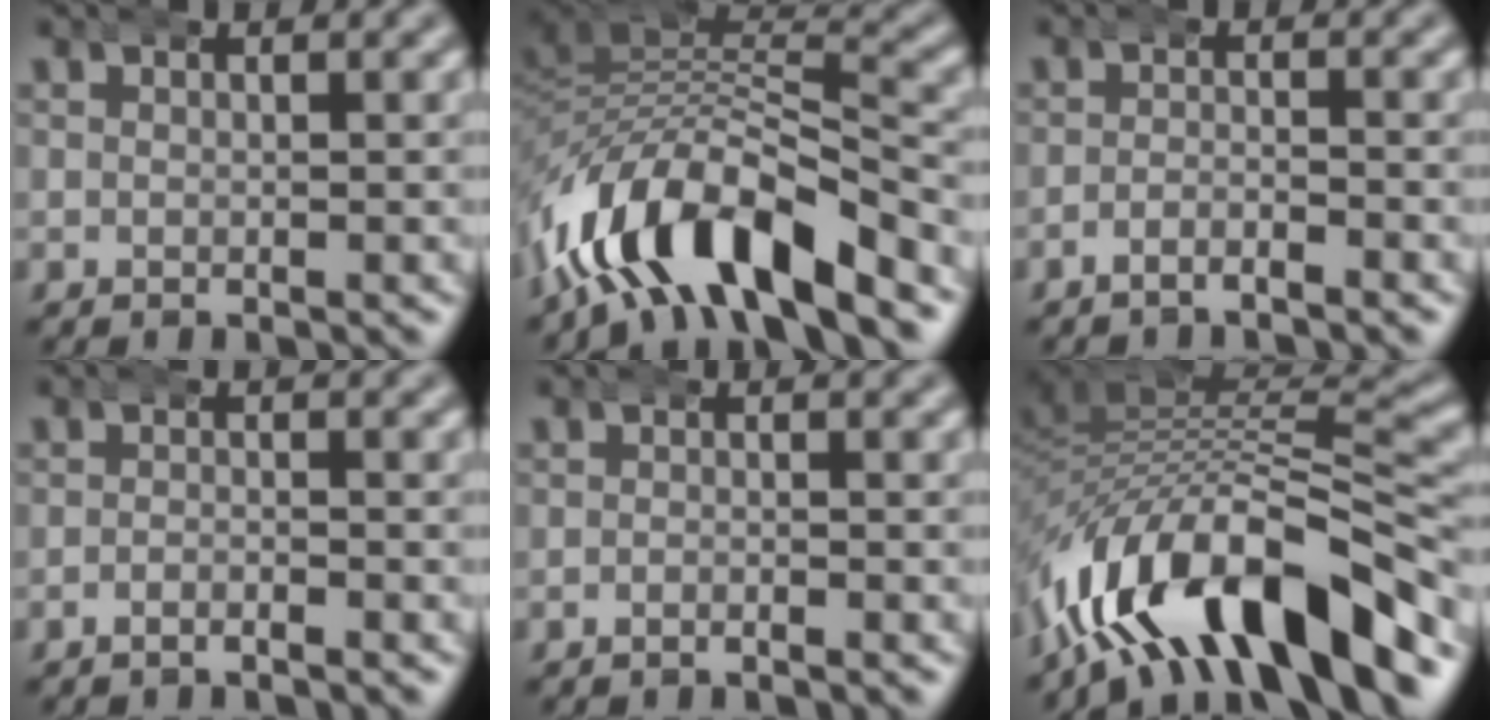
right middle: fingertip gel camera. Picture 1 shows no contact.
{"total": 11.3, "force": [-5.6, 6.5, 7.3], "torque": [-0.151, -0.039, -0.077]}
{"total": 2.5, "force": [-2.5, -0.1, 0.6], "torque": [-0.007, -0.006, -0.043]}
{"total": 1.4, "force": [-1.3, -0.2, 0.3], "torque": [-0.002, 0.000, -0.028]}
{"total": 0.7, "force": [-0.7, -0.1, 0.1], "torque": [0.003, 0.002, -0.017]}
{"total": 13.8, "force": [-7.1, 7.2, 9.4], "torque": [-0.171, -0.032, -0.097]}